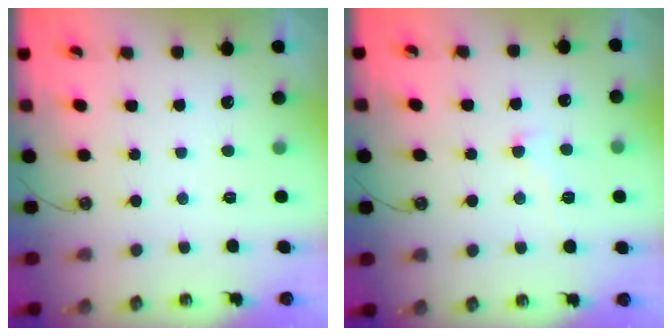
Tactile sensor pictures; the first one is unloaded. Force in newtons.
{"total": 2.1, "press": 2.1, "slide": 0.5}